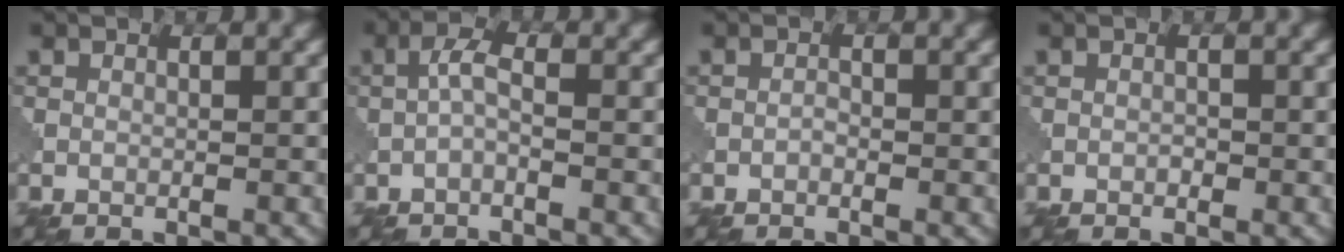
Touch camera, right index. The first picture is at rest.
{"total": 2.0, "force": [-0.4, 0.7, 1.8], "torque": [-0.040, 0.008, -0.014]}
{"total": 0.6, "force": [-0.3, 0.3, 0.4], "torque": [-0.007, 0.001, -0.007]}
{"total": 0.5, "force": [-0.2, 0.4, 0.3], "torque": [-0.005, 0.000, -0.004]}